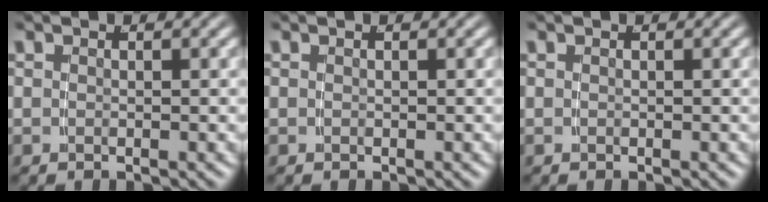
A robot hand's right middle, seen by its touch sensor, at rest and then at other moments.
{"total": 0.0}
{"total": 0.0}